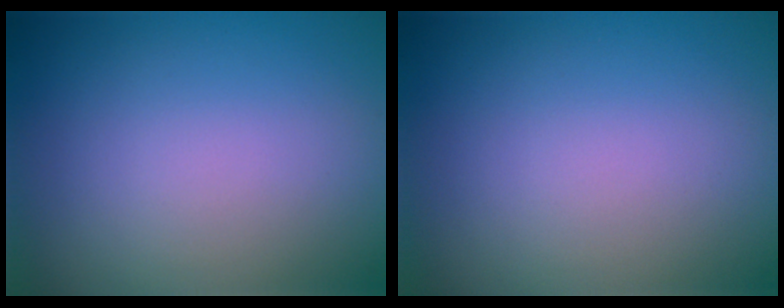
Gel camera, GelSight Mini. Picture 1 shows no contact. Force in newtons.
{"total": 0.0}